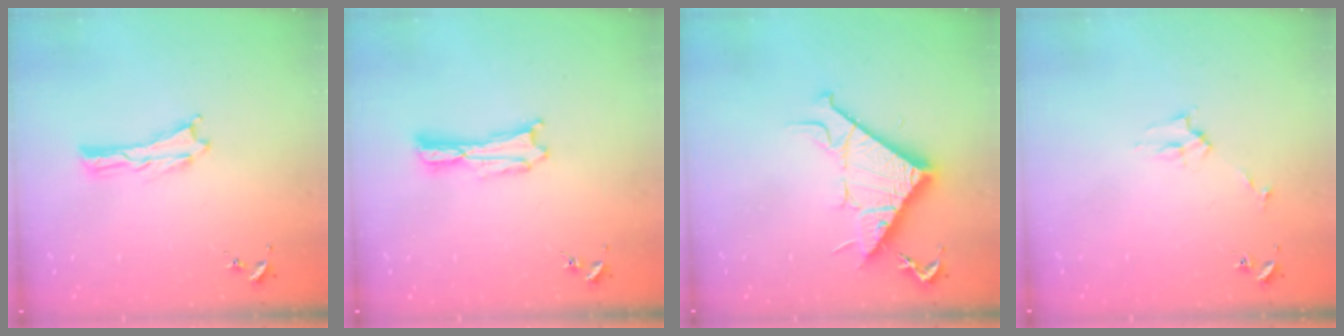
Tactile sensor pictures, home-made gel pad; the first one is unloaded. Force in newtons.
{"total": 0.9, "press": 0.9, "slide": 0.2}
{"total": 11.4, "press": 11.4, "slide": 0.1}
{"total": 2.7, "press": 2.7, "slide": 0.3}